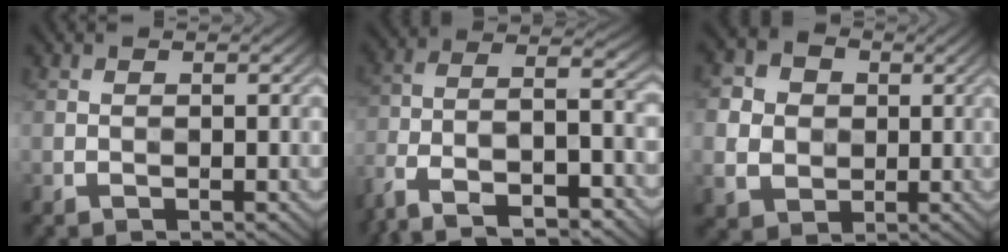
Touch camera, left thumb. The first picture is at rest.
{"total": 13.5, "force": [-9.2, 4.6, 8.8], "torque": [-0.180, -0.005, -0.169]}
{"total": 6.7, "force": [0.5, 6.0, 2.8], "torque": [-0.094, 0.007, 0.005]}